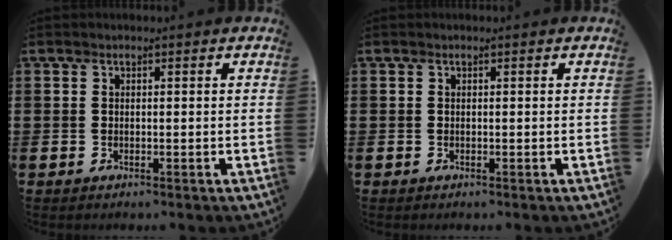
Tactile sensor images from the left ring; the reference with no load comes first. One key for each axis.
{"total": 0.0}